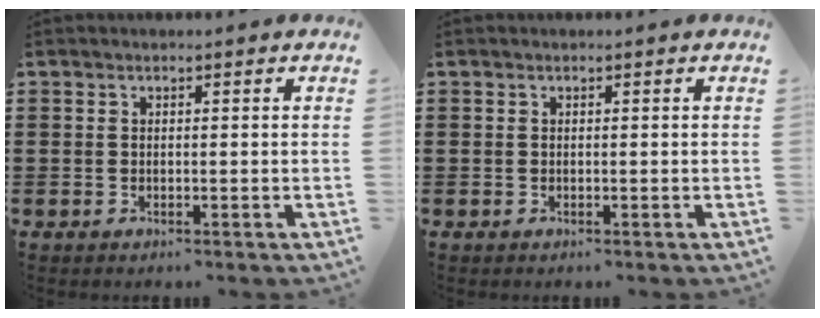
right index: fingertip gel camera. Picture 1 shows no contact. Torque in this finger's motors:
{"motor_torque": [0.00, 0.00, 0.00, 0.00]}